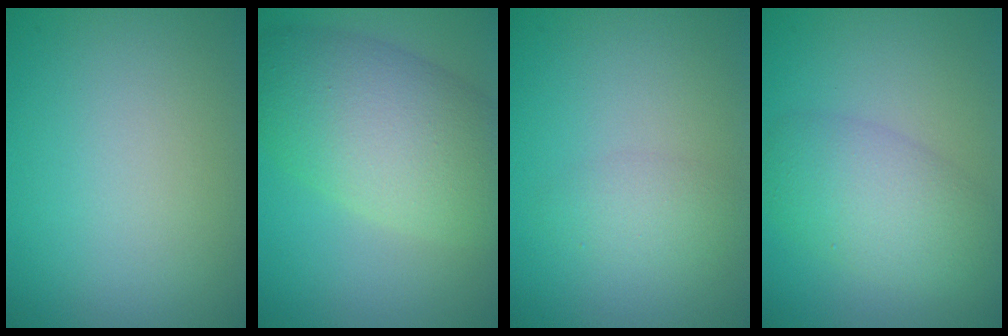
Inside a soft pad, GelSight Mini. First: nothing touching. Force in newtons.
{"total": 9.0, "press": 9.0, "slide": 0.4}
{"total": 1.8, "press": 1.8, "slide": 0.2}
{"total": 5.2, "press": 5.2, "slide": 0.2}